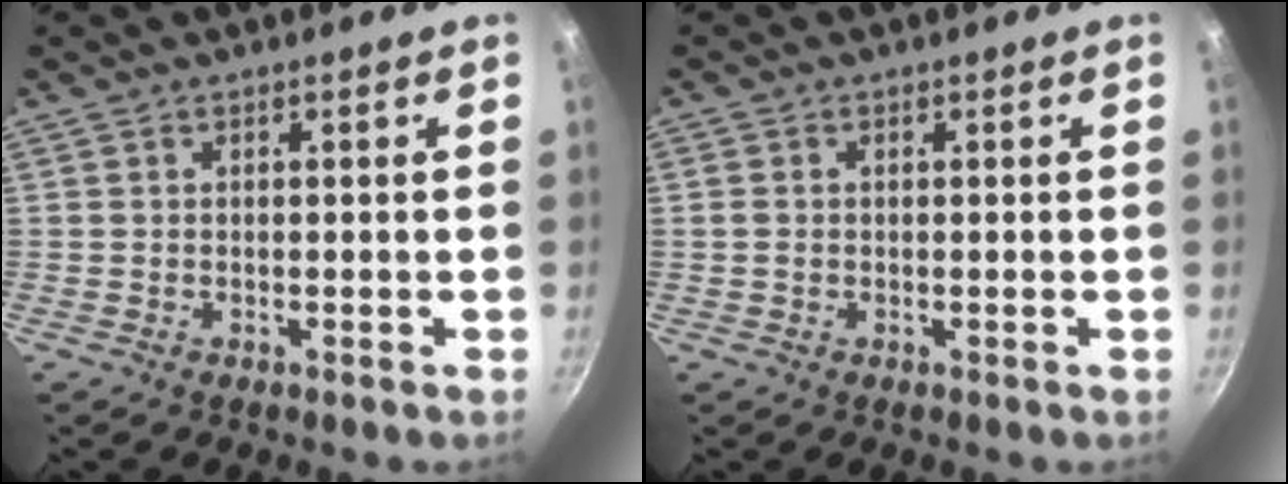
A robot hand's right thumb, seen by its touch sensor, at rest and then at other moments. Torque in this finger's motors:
{"motor_torque": [0.03, -0.14, -0.02, 0.18, -0.06]}